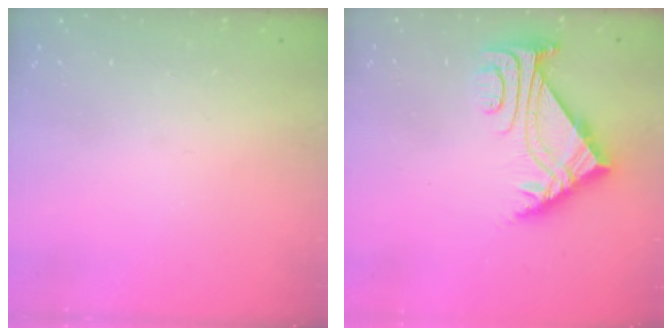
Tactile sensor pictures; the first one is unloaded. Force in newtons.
{"total": 5.6, "press": 5.5, "slide": 1.0}